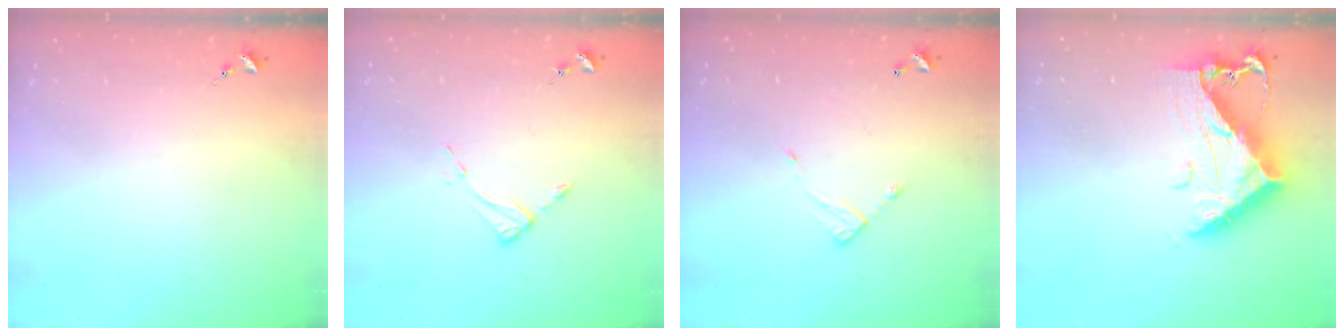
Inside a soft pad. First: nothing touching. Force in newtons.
{"total": 5.3, "press": 5.2, "slide": 0.1}
{"total": 4.3, "press": 4.3, "slide": 0.2}
{"total": 14.0, "press": 14.0, "slide": 1.3}